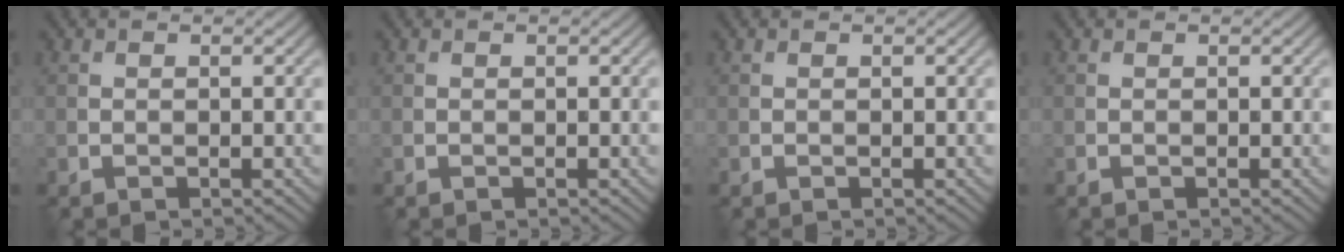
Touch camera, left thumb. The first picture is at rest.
{"total": 0.0}
{"total": 0.0}
{"total": 0.0}